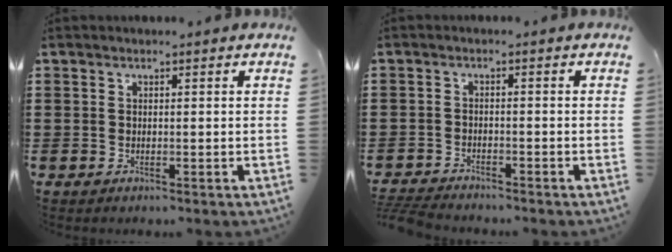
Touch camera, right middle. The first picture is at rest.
{"total": 3.1, "force": [-3.0, 0.1, 0.5], "torque": [-0.024, -0.006, -0.068]}